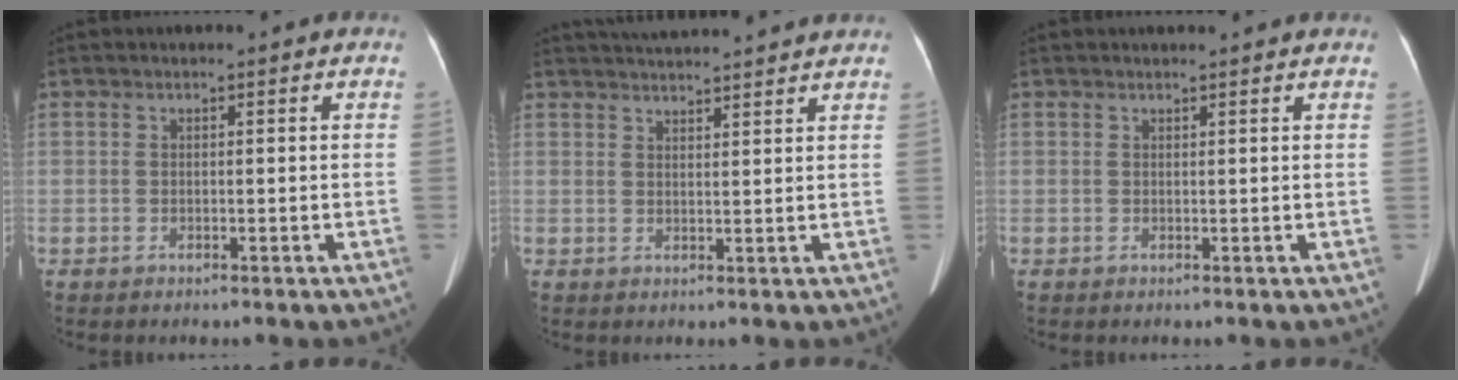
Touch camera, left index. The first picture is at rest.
{"total": 10.2, "force": [9.6, 0.4, 3.4], "torque": [-0.054, 0.031, 0.129]}
{"total": 2.3, "force": [2.3, 0.1, 0.5], "torque": [-0.007, 0.016, 0.026]}